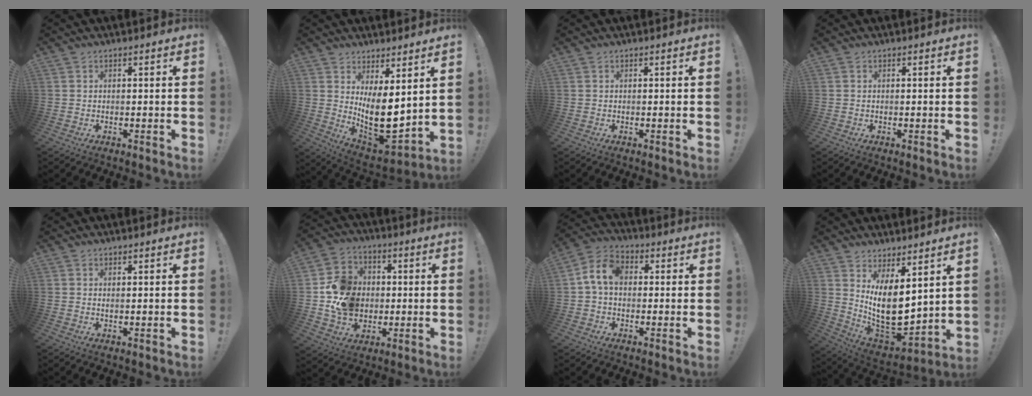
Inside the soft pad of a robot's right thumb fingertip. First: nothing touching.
{"total": 13.7, "force": [1.4, 6.1, 12.2], "torque": [-0.190, -0.039, 0.038]}
{"total": 0.0}
{"total": 0.0}
{"total": 0.7, "force": [0.4, 0.1, 0.5], "torque": [-0.012, 0.002, 0.008]}
{"total": 13.6, "force": [-1.0, 12.5, 5.4], "torque": [-0.066, 0.022, -0.006]}
{"total": 9.0, "force": [1.0, 6.3, 6.4], "torque": [-0.130, 0.017, 0.023]}
{"total": 15.1, "force": [2.7, 7.6, 12.8], "torque": [-0.234, -0.050, 0.058]}